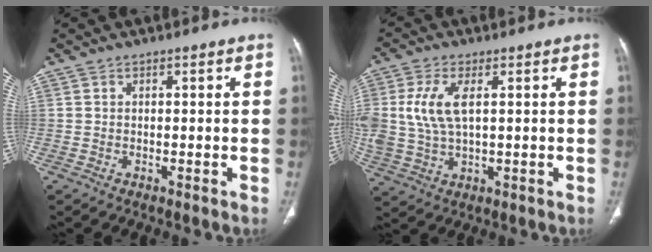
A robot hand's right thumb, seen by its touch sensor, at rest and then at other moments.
{"total": 9.5, "force": [1.9, 4.8, 8.0], "torque": [-0.188, 0.000, 0.043]}